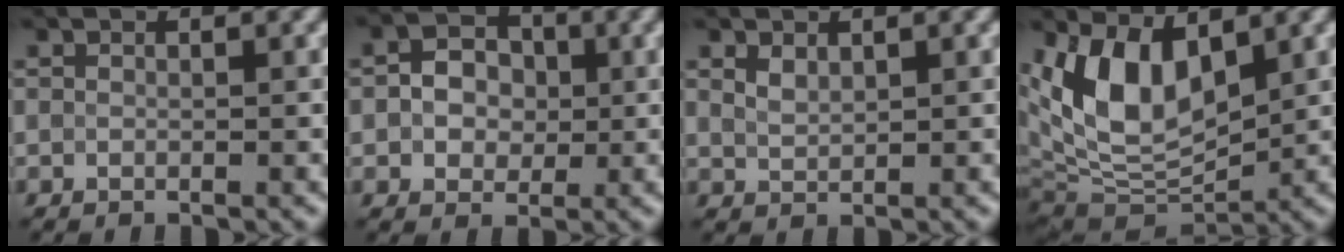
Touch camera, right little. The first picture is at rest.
{"total": 3.6, "force": [-0.1, 2.9, 2.1], "torque": [-0.033, 0.007, -0.009]}
{"total": 1.4, "force": [1.0, 0.7, 0.8], "torque": [-0.020, 0.003, 0.023]}
{"total": 8.9, "force": [2.7, 4.7, 7.0], "torque": [-0.139, -0.001, 0.045]}